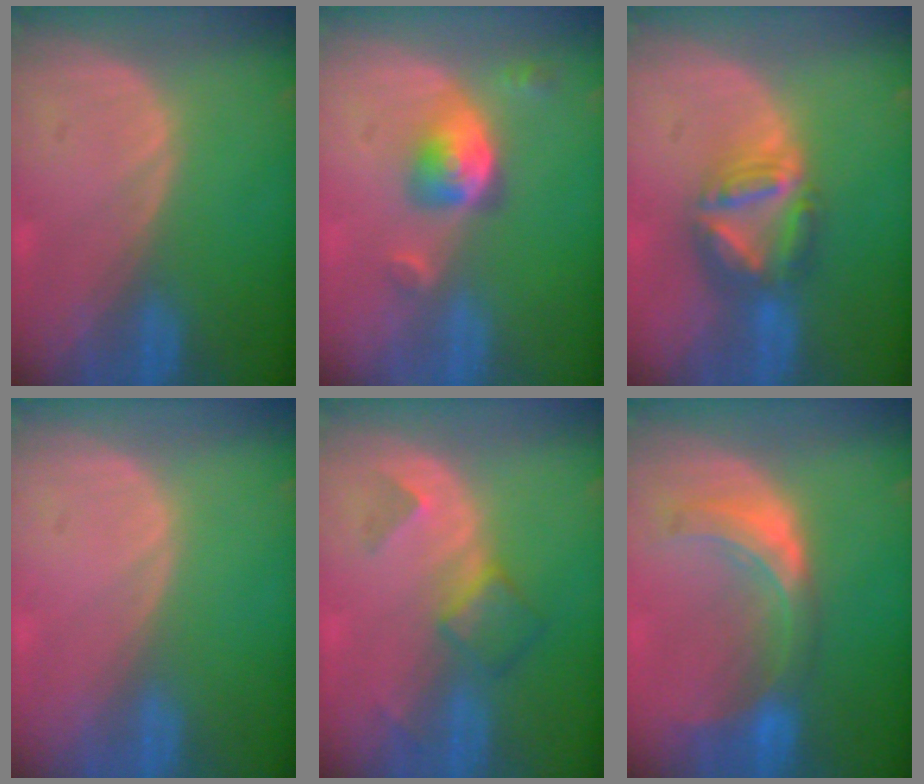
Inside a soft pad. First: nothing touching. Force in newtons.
{"total": 5.2, "press": 4.7, "slide": 2.2}
{"total": 7.7, "press": 6.6, "slide": 4.0}
{"total": 0.0}
{"total": 4.9, "press": 4.3, "slide": 2.2}
{"total": 8.0, "press": 7.0, "slide": 3.8}